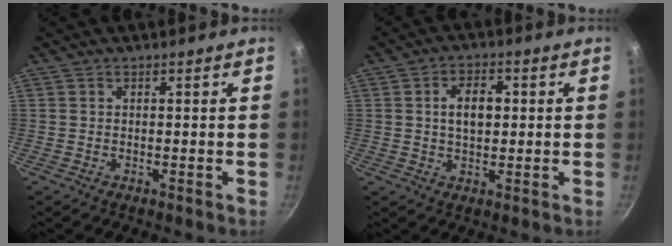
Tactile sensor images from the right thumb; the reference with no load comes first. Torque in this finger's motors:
{"motor_torque": [-0.24, 0.31, 0.42, 0.16, 0.18]}